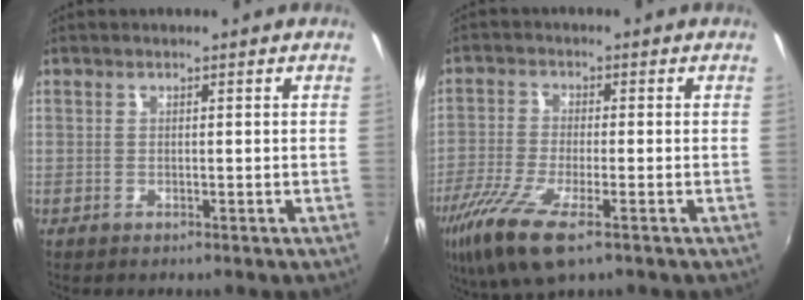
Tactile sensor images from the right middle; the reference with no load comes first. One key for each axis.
{"total": 11.8, "fx": -6.9, "fy": 3.1, "fz": 9.1, "tx": -0.203, "ty": -0.042, "tz": -0.133}